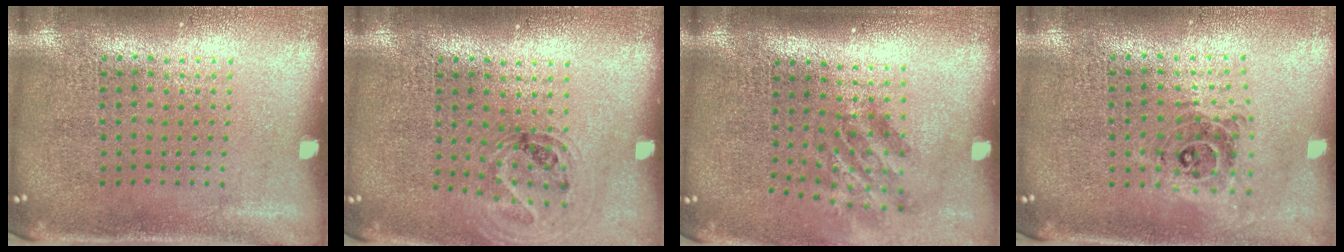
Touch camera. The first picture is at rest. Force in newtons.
{"total": 0.9, "press": 0.9, "slide": 0.0}
{"total": 1.9, "press": 1.2, "slide": 1.4}
{"total": 0.7, "press": 0.7, "slide": 0.2}